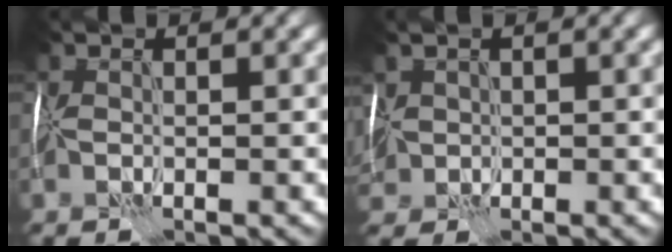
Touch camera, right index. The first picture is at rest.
{"total": 3.3, "force": [0.2, 2.6, 2.0], "torque": [-0.057, -0.001, 0.006]}